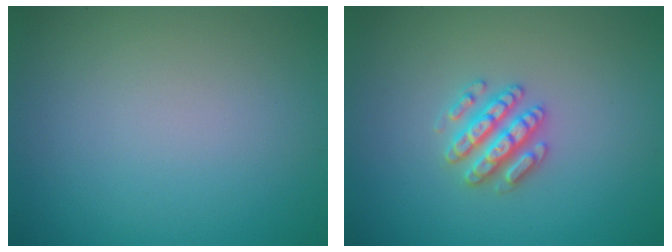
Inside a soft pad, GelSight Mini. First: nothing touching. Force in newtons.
{"total": 3.0, "press": 2.9, "slide": 0.6}